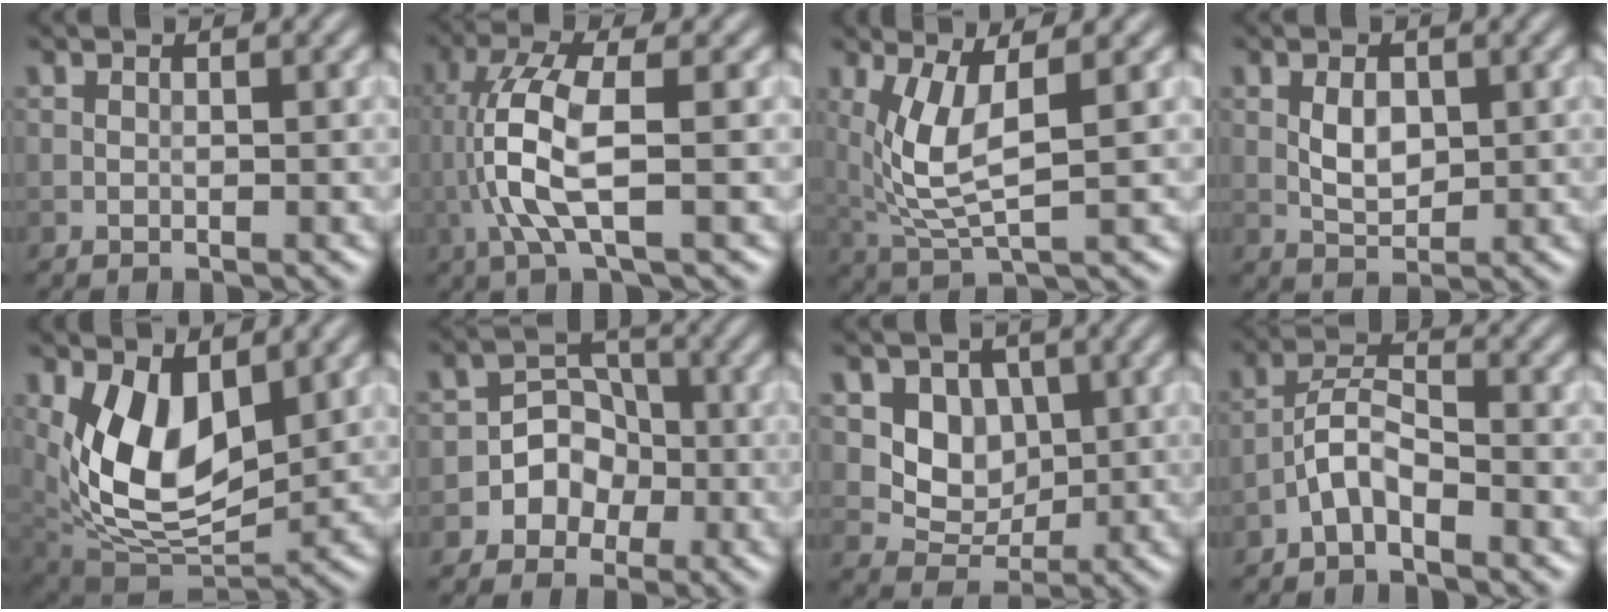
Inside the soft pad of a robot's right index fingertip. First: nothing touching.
{"total": 5.9, "force": [-0.7, 1.5, 5.7], "torque": [-0.130, 0.006, -0.015]}
{"total": 5.3, "force": [1.1, 1.7, 4.9], "torque": [-0.115, -0.010, 0.032]}
{"total": 2.6, "force": [0.3, 1.6, 2.0], "torque": [-0.038, -0.001, 0.007]}
{"total": 9.0, "force": [1.8, 5.1, 7.2], "torque": [-0.143, -0.019, 0.037]}
{"total": 4.3, "force": [-1.7, 3.7, 1.2], "torque": [0.026, 0.017, -0.049]}
{"total": 4.4, "force": [0.9, 3.6, 2.4], "torque": [-0.042, -0.008, 0.012]}
{"total": 3.0, "force": [-2.0, 1.0, 2.0], "torque": [-0.037, 0.013, -0.047]}